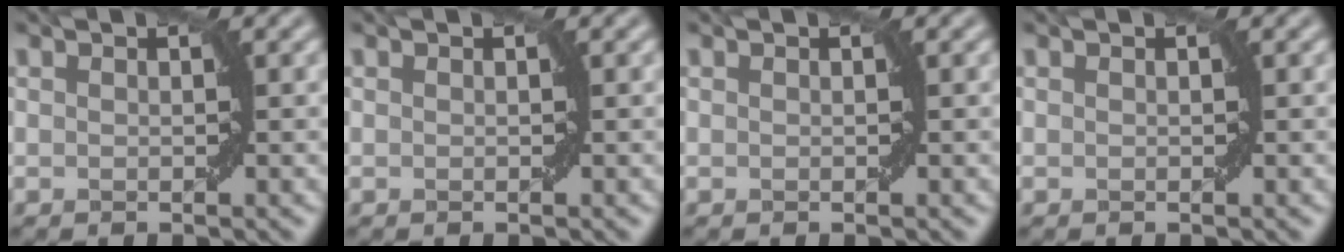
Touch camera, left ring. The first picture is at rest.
{"total": 0.0}
{"total": 0.0}
{"total": 0.0}